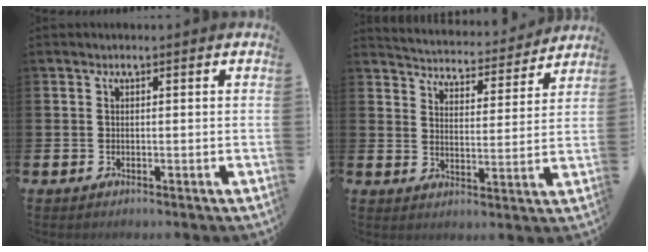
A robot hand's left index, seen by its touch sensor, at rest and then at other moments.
{"total": 4.6, "force": [4.6, 0.7, 0.1], "torque": [-0.023, -0.044, 0.076]}